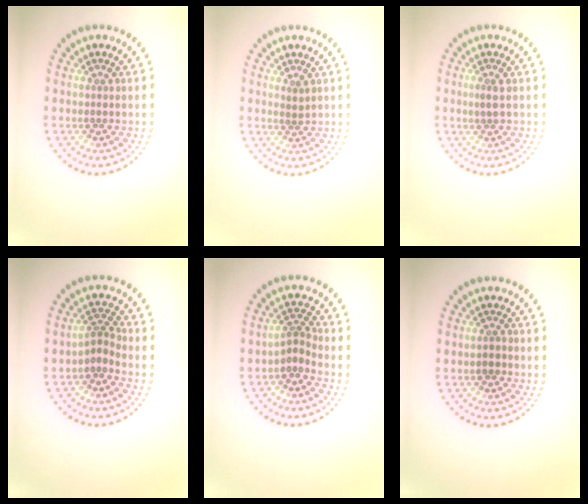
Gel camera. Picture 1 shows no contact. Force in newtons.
{"total": 0.6, "press": 0.2, "slide": 0.6}
{"total": 1.2, "press": 1.1, "slide": 0.5}
{"total": 1.8, "press": 1.2, "slide": 1.4}
{"total": 1.8, "press": 1.2, "slide": 1.4}
{"total": 0.9, "press": 0.7, "slide": 0.6}